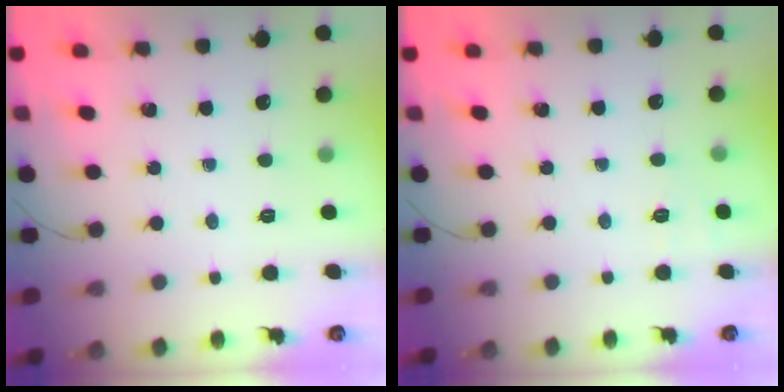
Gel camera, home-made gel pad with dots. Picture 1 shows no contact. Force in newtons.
{"total": 6.4, "press": 6.1, "slide": 1.9}